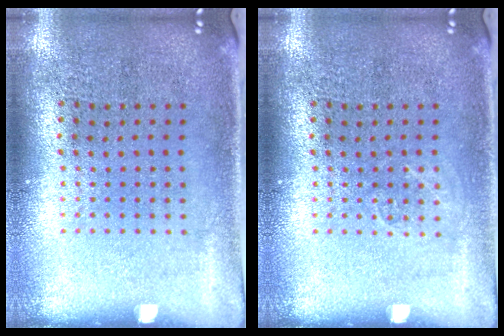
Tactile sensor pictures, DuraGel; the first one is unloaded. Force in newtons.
{"total": 0.8, "press": 0.8, "slide": 0.0}